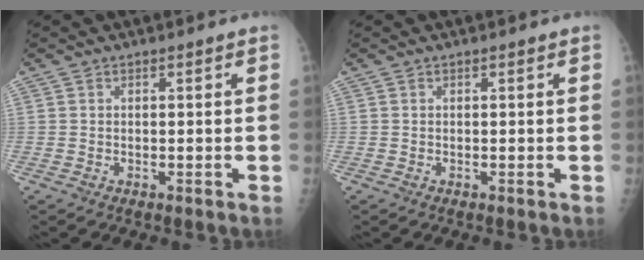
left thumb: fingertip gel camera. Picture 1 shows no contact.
{"total": 0.0}